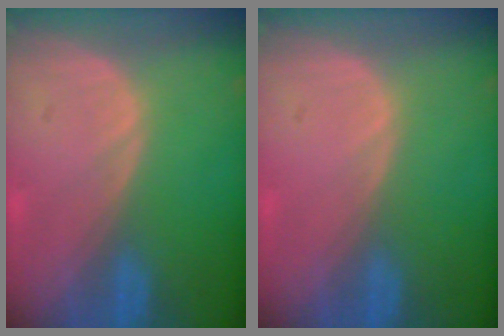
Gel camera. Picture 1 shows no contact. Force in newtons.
{"total": 0.0}